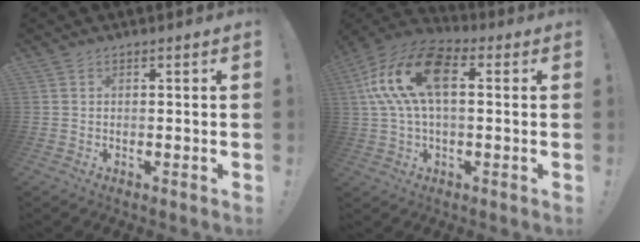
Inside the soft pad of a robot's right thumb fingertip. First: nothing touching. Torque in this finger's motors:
{"motor_torque": [0.76, 0.61, 1.79, -0.34, 0.69]}